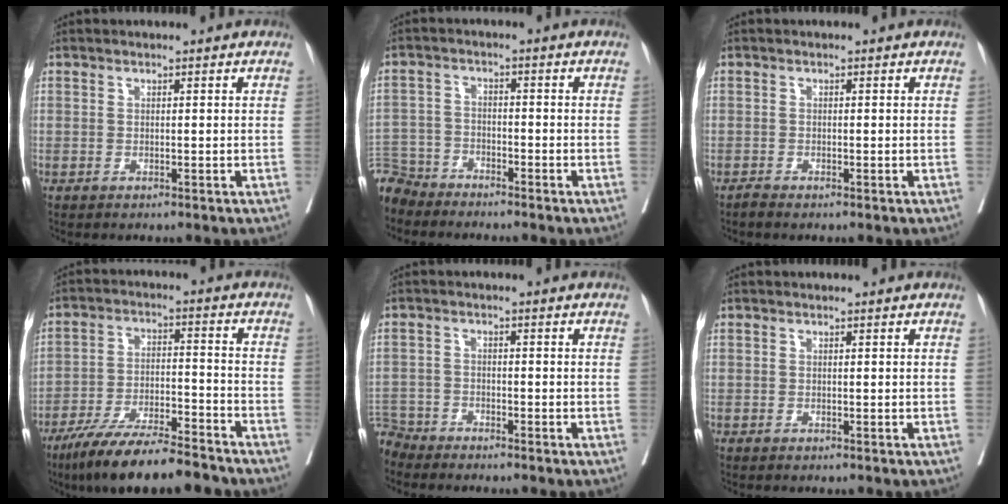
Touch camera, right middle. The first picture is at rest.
{"total": 6.2, "force": [-6.0, 1.3, -0.7], "torque": [0.014, -0.003, -0.122]}
{"total": 0.7, "force": [-0.7, -0.1, 0.2], "torque": [-0.010, -0.003, -0.015]}
{"total": 14.4, "force": [-12.1, 2.0, 7.6], "torque": [-0.130, -0.016, -0.205]}
{"total": 4.8, "force": [-4.7, 0.3, -0.9], "torque": [0.019, -0.007, -0.092]}
{"total": 0.7, "force": [-0.6, 0.0, 0.2], "torque": [-0.007, -0.003, -0.012]}